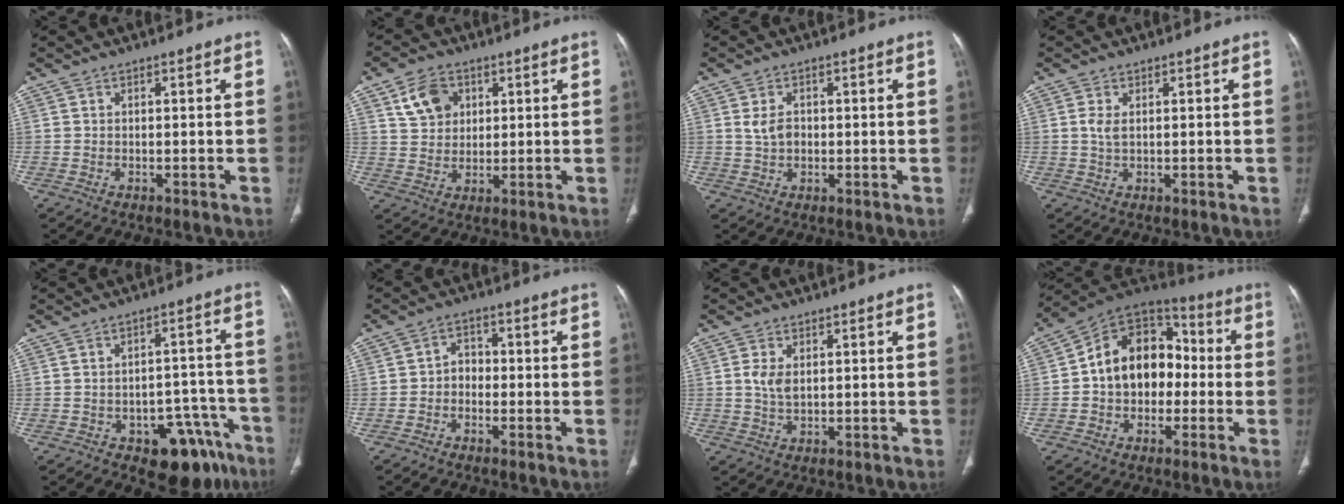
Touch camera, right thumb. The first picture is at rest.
{"total": 7.7, "force": [3.2, 5.9, 3.7], "torque": [-0.043, -0.008, 0.062]}
{"total": 3.4, "force": [0.4, 2.3, 2.4], "torque": [-0.042, 0.004, 0.009]}
{"total": 2.2, "force": [0.5, 1.0, 1.9], "torque": [-0.044, -0.002, 0.013]}
{"total": 13.0, "force": [-7.9, 7.3, 7.4], "torque": [-0.044, 0.064, -0.100]}
{"total": 3.4, "force": [-1.1, 2.8, 1.7], "torque": [-0.008, 0.020, -0.029]}
{"total": 3.6, "force": [0.8, 2.0, 2.9], "torque": [-0.057, -0.006, 0.019]}
{"total": 16.0, "force": [-0.8, 11.8, 10.8], "torque": [-0.131, 0.048, -0.025]}